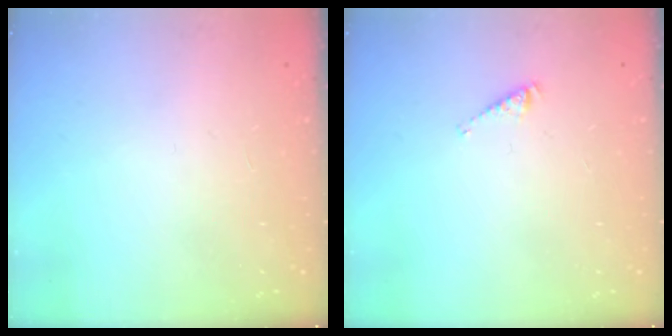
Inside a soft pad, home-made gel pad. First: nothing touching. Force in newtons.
{"total": 2.9, "press": 2.9, "slide": 0.4}